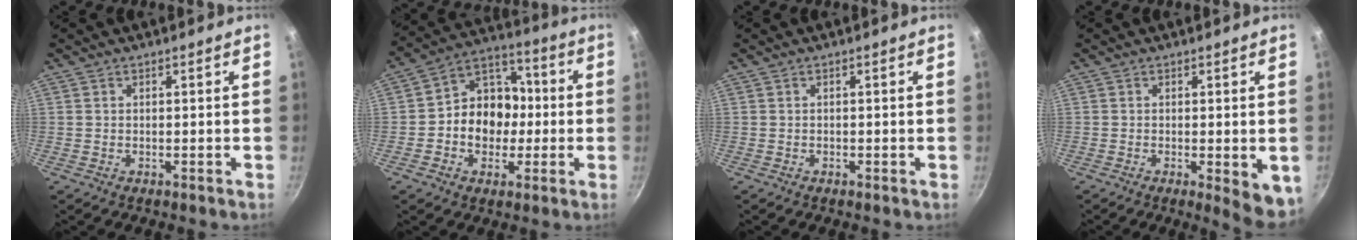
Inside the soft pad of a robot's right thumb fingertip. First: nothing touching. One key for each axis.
{"total": 13.2, "fx": -1.2, "fy": 11.0, "fz": 7.3, "tx": -0.067, "ty": 0.033, "tz": -0.037}
{"total": 0.0}
{"total": 6.3, "fx": -1.4, "fy": 1.8, "fz": 5.8, "tx": -0.059, "ty": -0.008, "tz": -0.014}